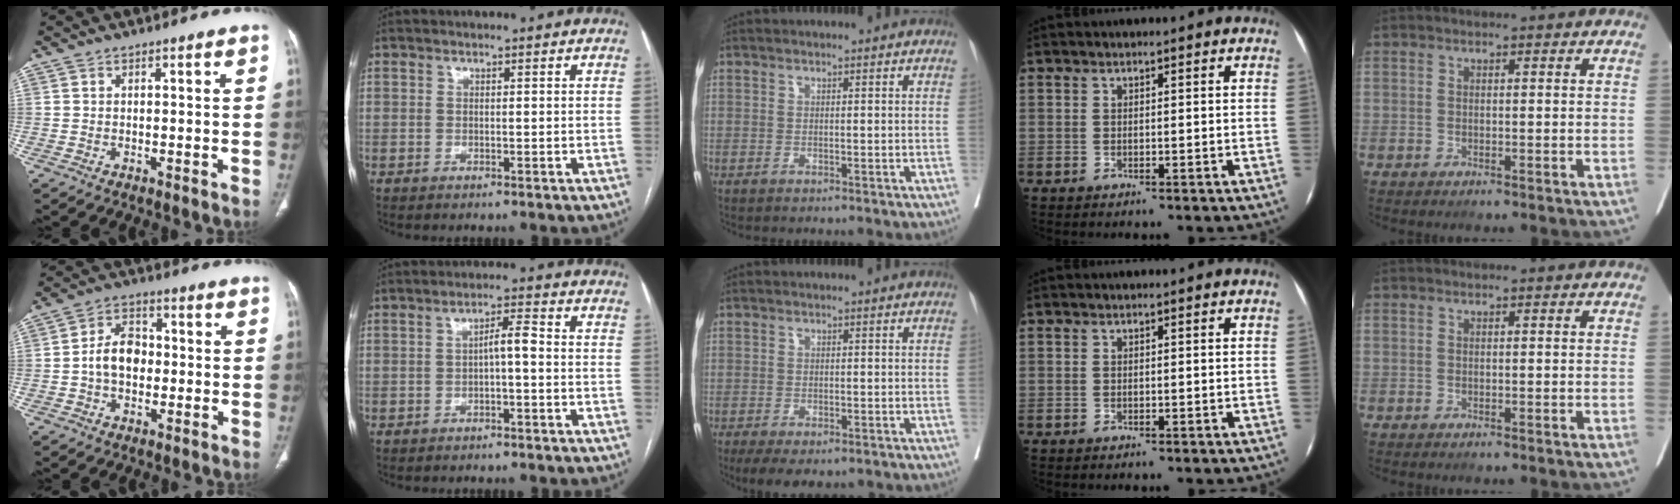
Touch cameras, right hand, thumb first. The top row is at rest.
{"thumb": {"total": 7.5, "force": [-0.8, 5.4, 5.1], "torque": [-0.073, 0.022, -0.023]}, "index": {"total": 3.2, "force": [-0.5, 0.5, 3.1], "torque": [-0.049, 0.012, -0.007]}, "middle": {"total": 5.7, "force": [-4.0, 2.6, 3.2], "torque": [-0.043, -0.008, -0.060]}}